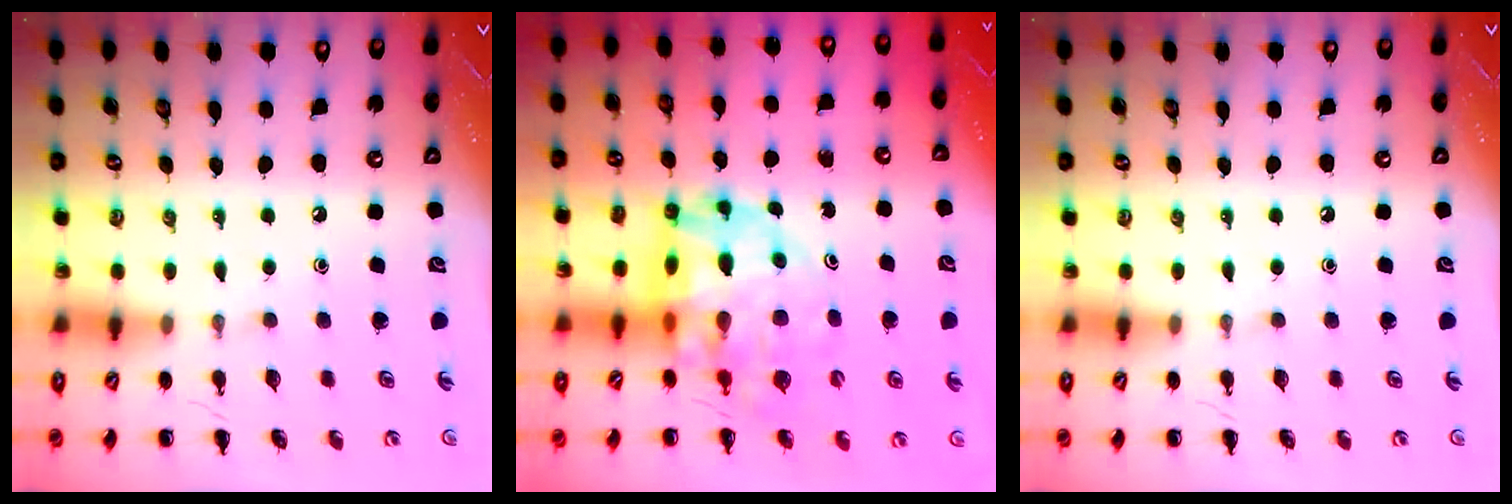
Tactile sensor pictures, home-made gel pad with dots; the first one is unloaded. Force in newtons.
{"total": 16.5, "press": 15.8, "slide": 4.7}
{"total": 0.0}